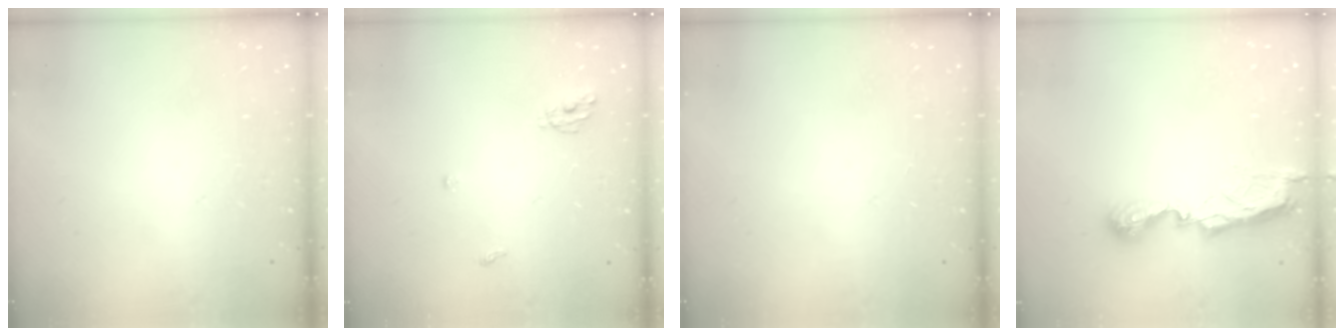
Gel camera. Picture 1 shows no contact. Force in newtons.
{"total": 4.6, "press": 4.6, "slide": 0.5}
{"total": 0.0}
{"total": 7.7, "press": 7.6, "slide": 0.7}